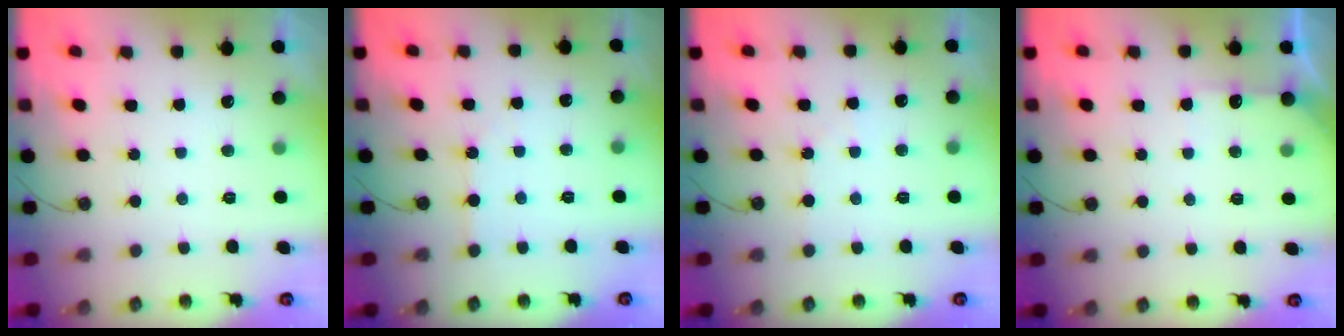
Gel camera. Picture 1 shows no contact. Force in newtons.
{"total": 1.4, "press": 1.3, "slide": 0.3}
{"total": 2.8, "press": 2.8, "slide": 0.6}
{"total": 5.3, "press": 5.2, "slide": 0.6}